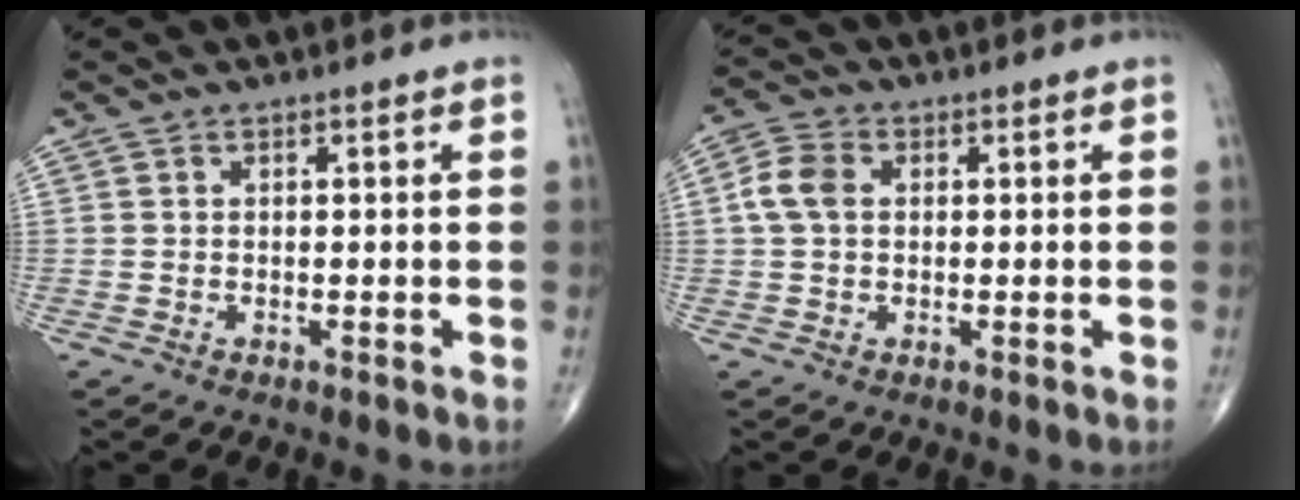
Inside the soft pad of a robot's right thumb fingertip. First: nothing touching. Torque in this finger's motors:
{"motor_torque": [-0.12, 0.27, 0.74, 0.31, 0.14]}